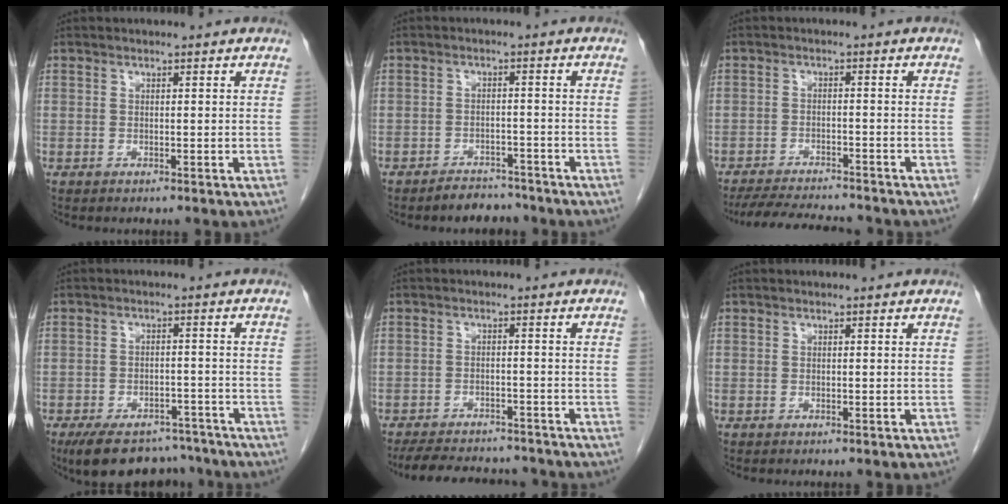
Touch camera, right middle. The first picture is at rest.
{"total": 4.0, "force": [-3.6, 1.6, 0.2], "torque": [-0.005, 0.003, -0.054]}
{"total": 10.3, "force": [-9.6, 1.3, 3.6], "torque": [-0.058, -0.007, -0.143]}
{"total": 11.9, "force": [-9.8, 5.2, 4.3], "torque": [-0.063, 0.009, -0.138]}
{"total": 11.9, "force": [-10.8, 3.3, 3.7], "torque": [-0.069, 0.002, -0.145]}
{"total": 0.0}